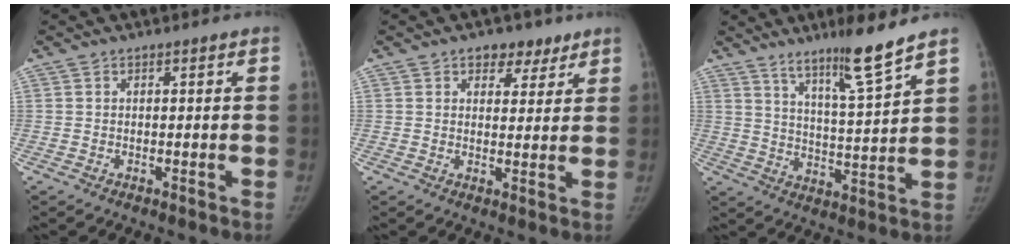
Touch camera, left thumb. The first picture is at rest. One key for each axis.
{"total": 5.4, "fx": 3.3, "fy": 3.5, "fz": 2.3, "tx": 0.008, "ty": -0.014, "tz": 0.045}
{"total": 10.3, "fx": 7.7, "fy": -0.3, "fz": 6.8, "tx": -0.109, "ty": -0.059, "tz": 0.134}